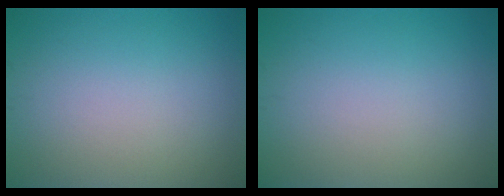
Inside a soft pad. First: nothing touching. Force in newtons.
{"total": 0.0}